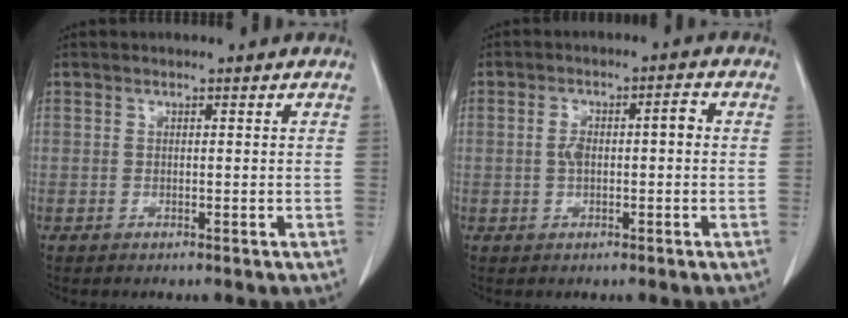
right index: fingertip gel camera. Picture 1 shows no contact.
{"total": 4.6, "force": [0.0, 1.7, 4.2], "torque": [-0.084, 0.023, 0.000]}